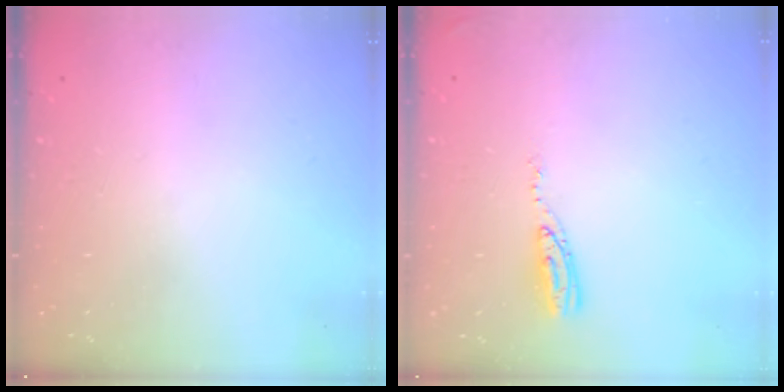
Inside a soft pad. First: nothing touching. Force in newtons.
{"total": 5.9, "press": 5.9, "slide": 0.4}